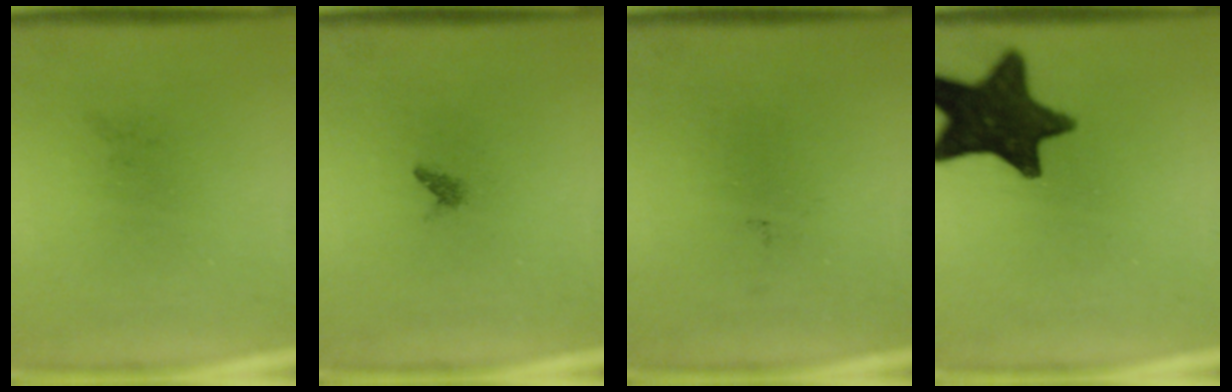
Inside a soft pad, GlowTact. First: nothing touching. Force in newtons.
{"total": 0.7}
{"total": 0.0}
{"total": 14.2}